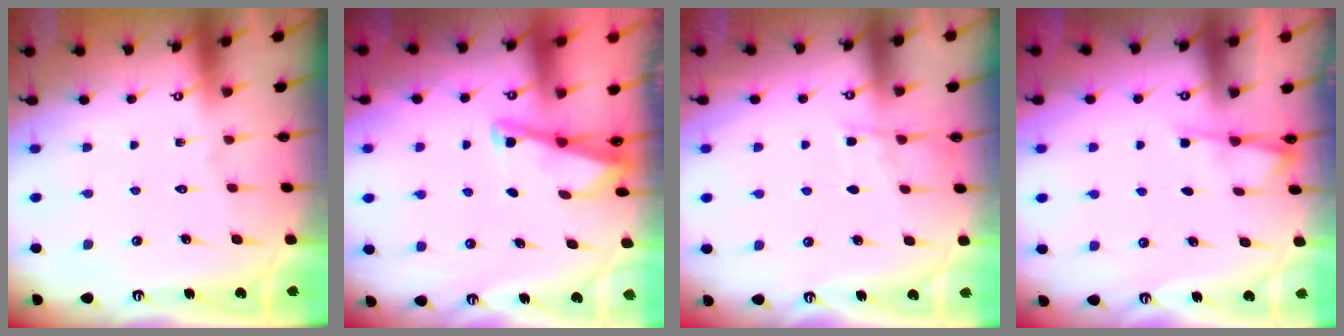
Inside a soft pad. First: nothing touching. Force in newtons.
{"total": 3.0, "press": 3.0, "slide": 0.3}
{"total": 4.3, "press": 4.2, "slide": 0.6}
{"total": 2.4, "press": 2.4, "slide": 0.5}